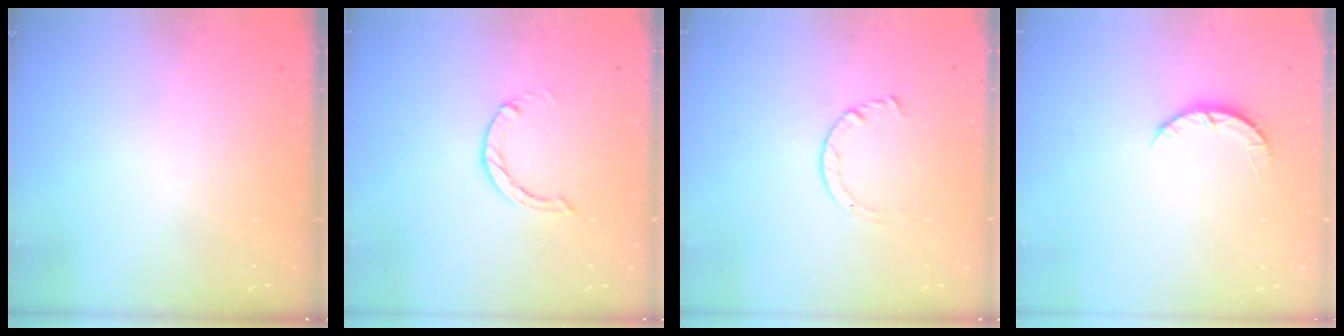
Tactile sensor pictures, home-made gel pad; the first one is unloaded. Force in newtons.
{"total": 0.0}
{"total": 2.9, "press": 2.8, "slide": 0.3}
{"total": 2.7, "press": 2.7, "slide": 0.4}